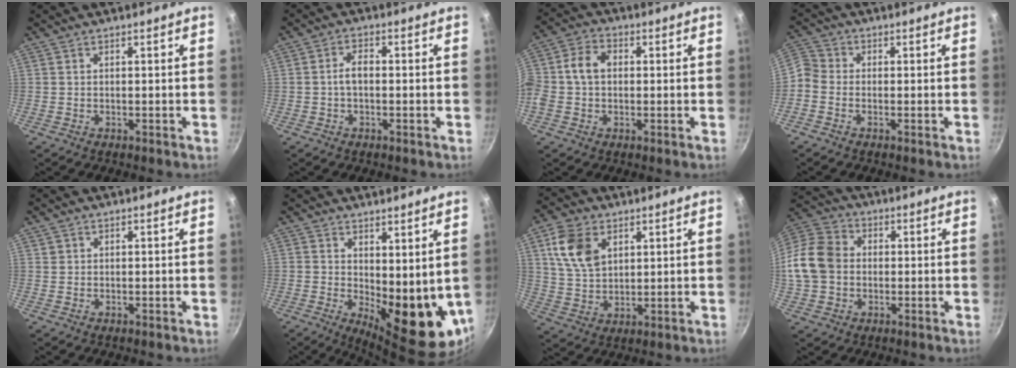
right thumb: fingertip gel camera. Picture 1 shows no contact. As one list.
[{"total": 3.2, "force": [-0.4, 1.8, 2.6], "torque": [-0.044, 0.018, -0.010]}, {"total": 7.7, "force": [0.3, 5.7, 5.2], "torque": [-0.098, 0.023, -0.014]}, {"total": 6.1, "force": [-1.9, 5.0, 2.9], "torque": [-0.069, 0.026, -0.058]}, {"total": 0.6, "force": [0.2, 0.5, 0.1], "torque": [0.007, 0.006, 0.004]}, {"total": 12.6, "force": [2.2, 5.7, 11.0], "torque": [-0.118, -0.041, 0.044]}, {"total": 10.3, "force": [4.0, 6.9, 6.5], "torque": [-0.106, -0.013, 0.079]}, {"total": 12.6, "force": [-0.2, 10.3, 7.3], "torque": [-0.120, 0.022, -0.021]}]